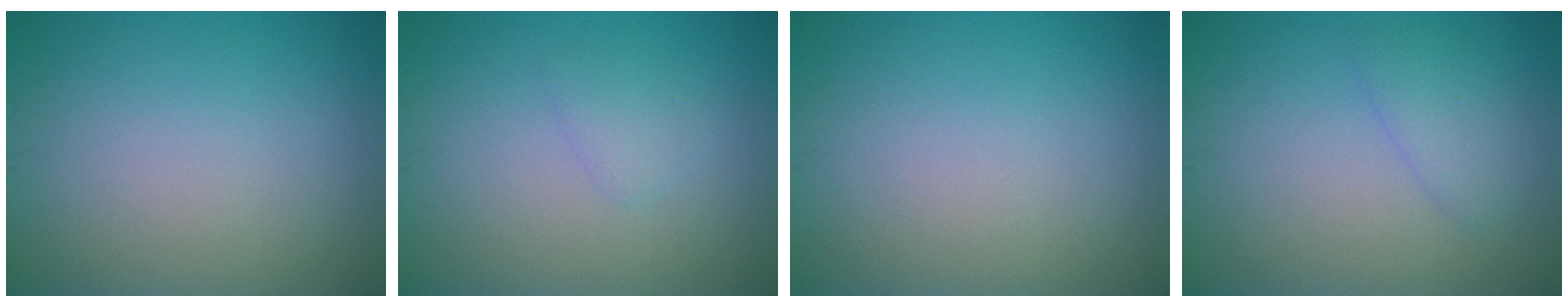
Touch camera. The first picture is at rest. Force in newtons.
{"total": 1.2, "press": 1.1, "slide": 0.1}
{"total": 0.0}
{"total": 2.0, "press": 2.0, "slide": 0.2}